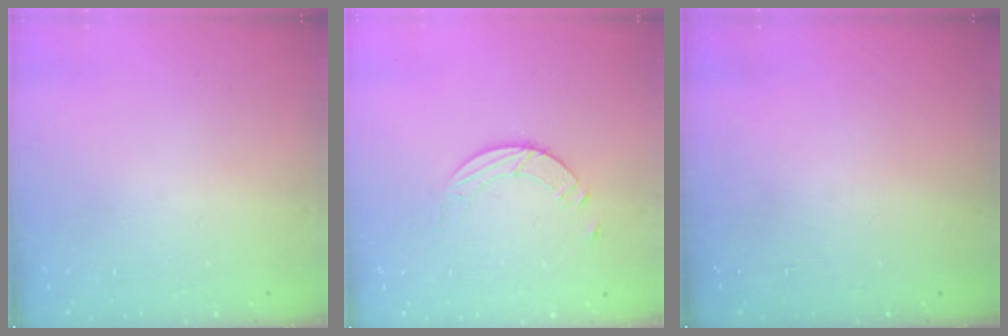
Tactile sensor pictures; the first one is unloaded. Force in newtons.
{"total": 6.0, "press": 6.0, "slide": 0.6}
{"total": 0.0}